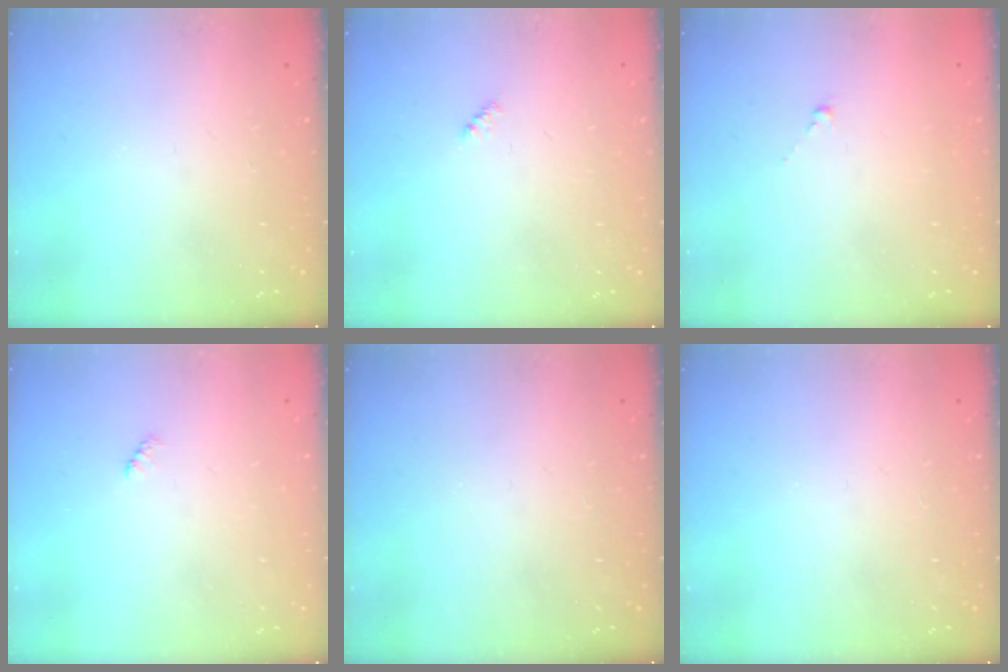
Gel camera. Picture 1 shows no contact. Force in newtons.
{"total": 2.4, "press": 2.4, "slide": 0.5}
{"total": 0.0}
{"total": 2.3, "press": 2.2, "slide": 0.5}
{"total": 0.0}
{"total": 0.0}